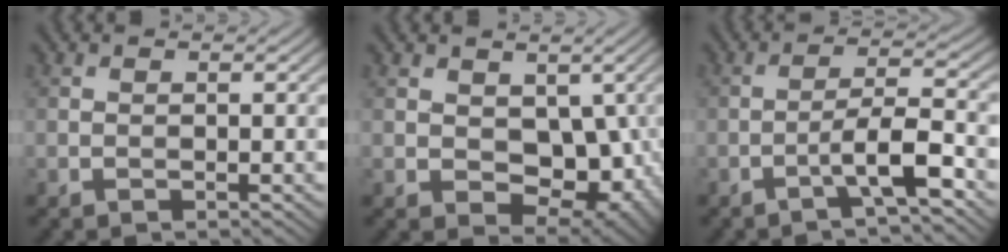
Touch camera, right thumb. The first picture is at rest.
{"total": 8.7, "force": [0.5, 6.1, 6.2], "torque": [-0.104, -0.026, 0.020]}
{"total": 5.5, "force": [-2.9, 0.7, 4.7], "torque": [-0.079, 0.018, -0.062]}